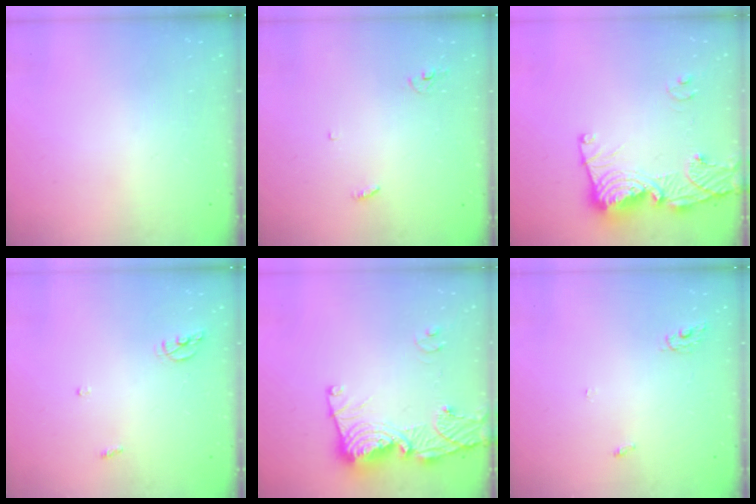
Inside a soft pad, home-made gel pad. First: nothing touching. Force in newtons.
{"total": 3.2, "press": 3.2, "slide": 0.2}
{"total": 14.9, "press": 14.8, "slide": 1.7}
{"total": 5.6, "press": 5.6, "slide": 0.4}
{"total": 14.9, "press": 14.8, "slide": 1.7}
{"total": 3.3, "press": 3.3, "slide": 0.2}